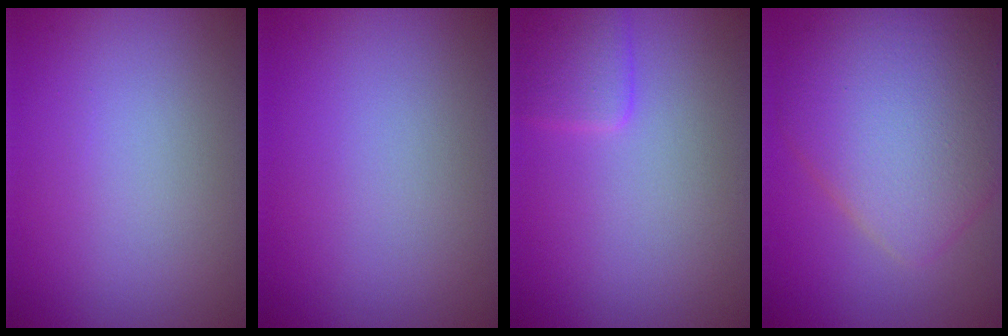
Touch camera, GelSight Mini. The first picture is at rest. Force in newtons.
{"total": 0.0}
{"total": 2.1, "press": 2.1, "slide": 0.1}
{"total": 9.7, "press": 9.7, "slide": 0.4}